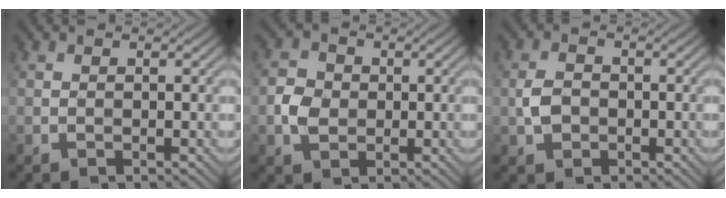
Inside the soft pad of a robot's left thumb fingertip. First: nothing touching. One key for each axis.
{"total": 3.6, "fx": -0.5, "fy": 3.1, "fz": 1.8, "tx": -0.042, "ty": 0.001, "tz": -0.014}
{"total": 3.0, "fx": -0.7, "fy": 2.3, "fz": 1.7, "tx": -0.041, "ty": -0.002, "tz": -0.018}